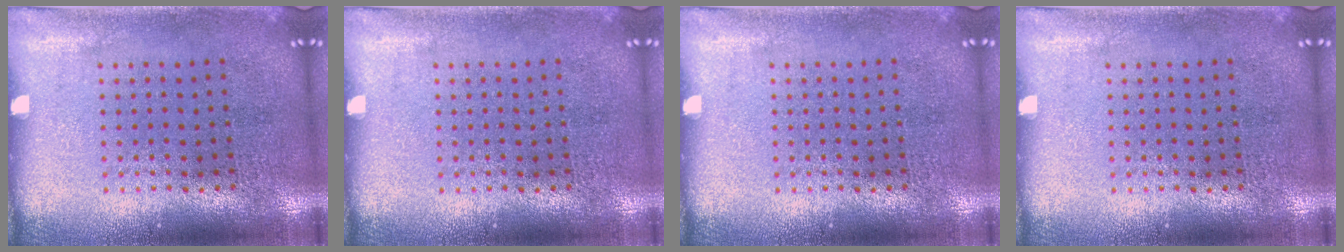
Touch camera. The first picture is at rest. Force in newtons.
{"total": 0.0}
{"total": 0.0}
{"total": 0.0}